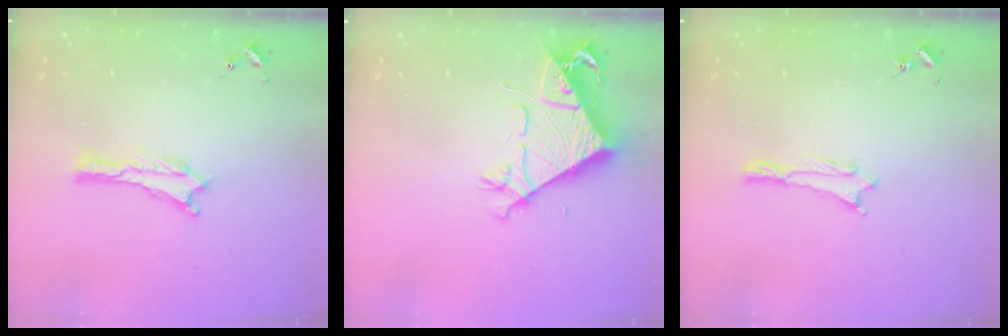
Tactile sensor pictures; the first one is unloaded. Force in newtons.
{"total": 7.4, "press": 7.4, "slide": 0.6}
{"total": 0.6, "press": 0.5, "slide": 0.2}